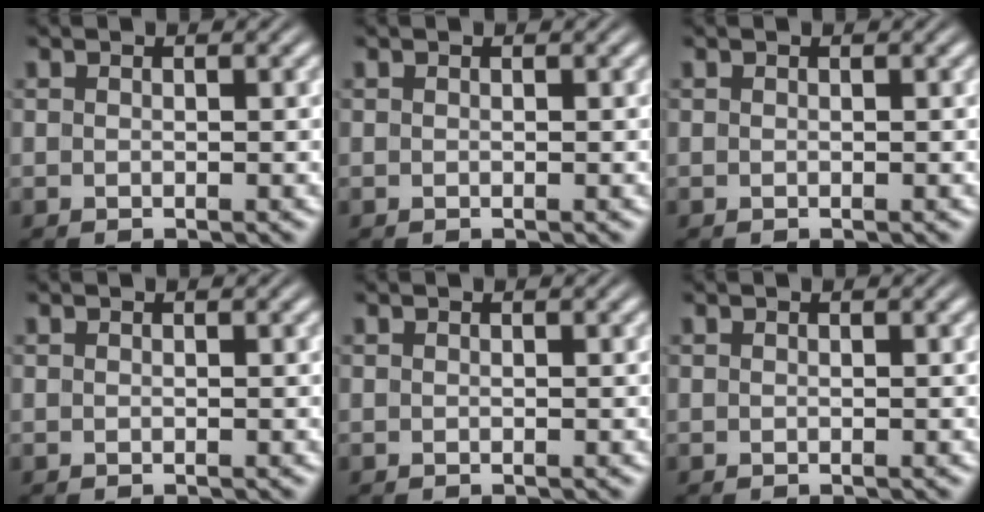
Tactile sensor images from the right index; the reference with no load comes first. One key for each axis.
{"total": 0.0}
{"total": 0.0}
{"total": 0.0}
{"total": 0.0}
{"total": 0.0}